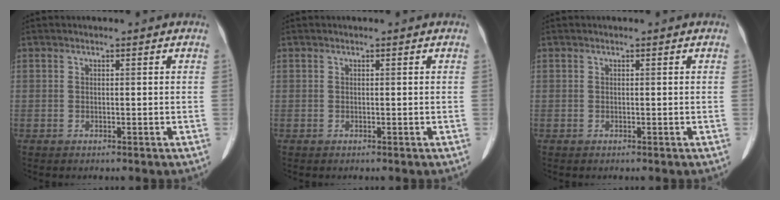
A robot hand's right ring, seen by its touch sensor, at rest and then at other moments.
{"total": 0.0}
{"total": 0.0}